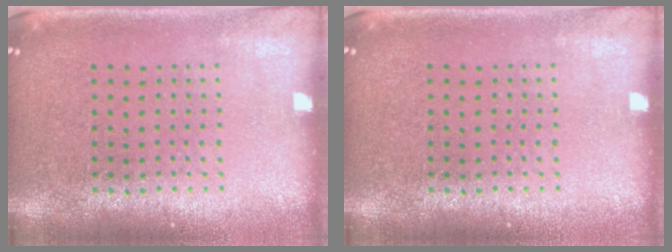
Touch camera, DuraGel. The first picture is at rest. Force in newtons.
{"total": 0.0}